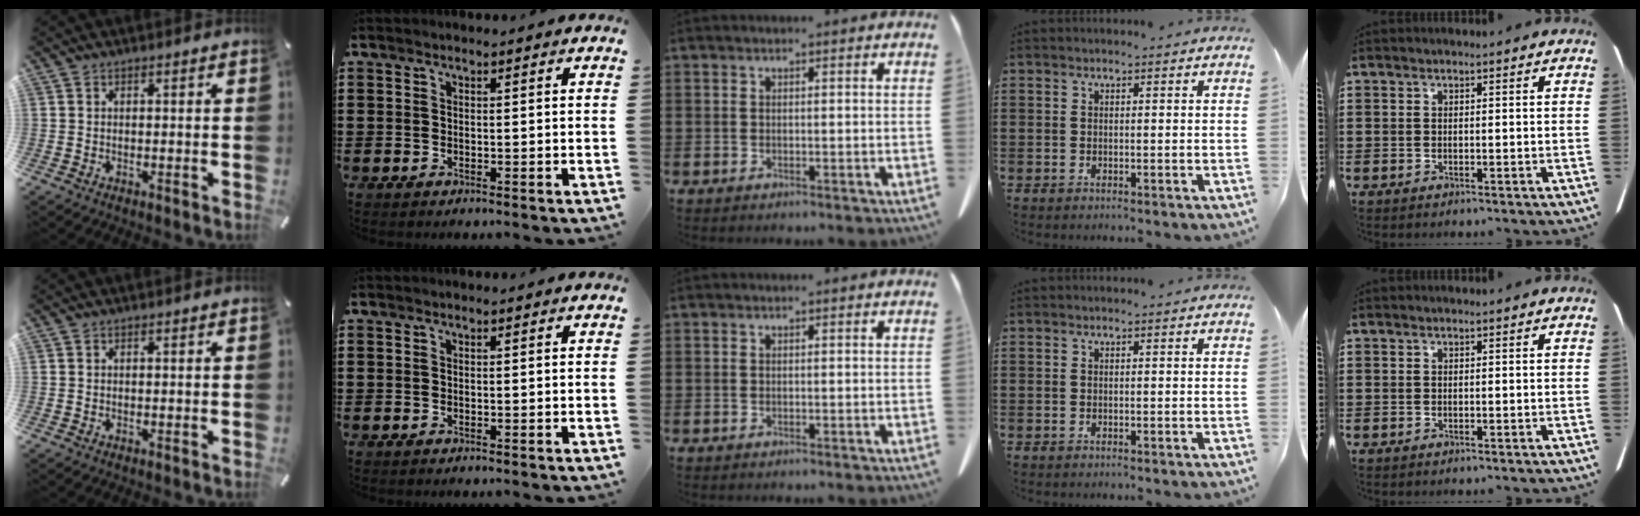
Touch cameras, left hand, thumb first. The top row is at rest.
{}